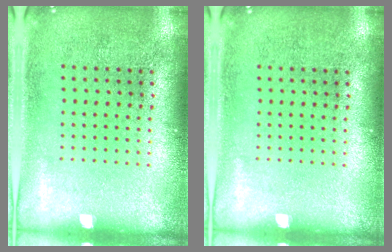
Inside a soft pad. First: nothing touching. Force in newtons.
{"total": 0.0}